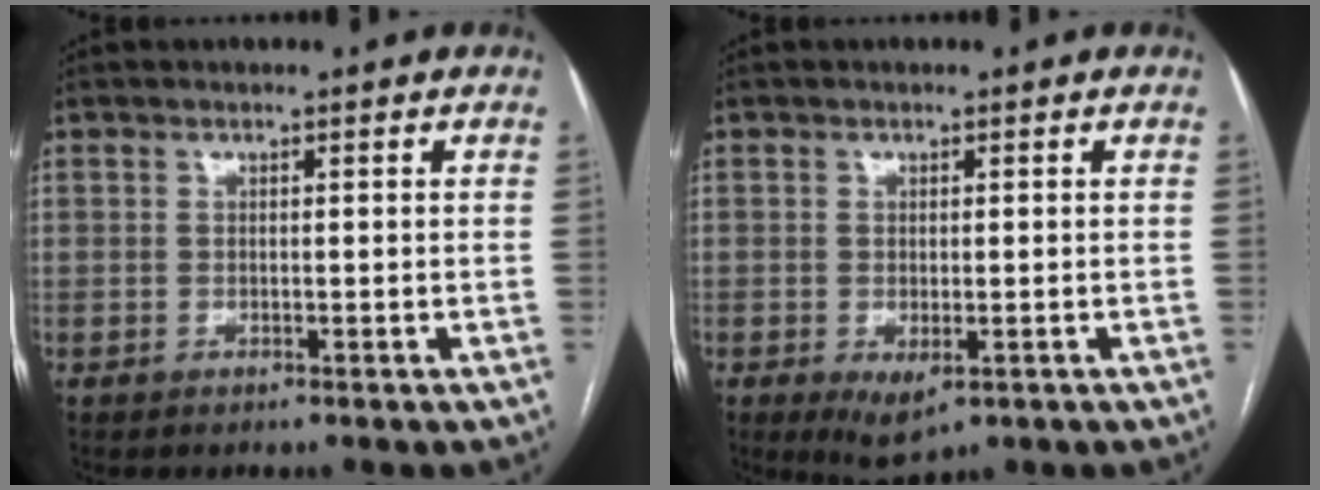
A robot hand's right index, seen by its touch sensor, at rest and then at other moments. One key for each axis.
{"total": 4.2, "fx": -1.7, "fy": 1.9, "fz": 3.4, "tx": -0.050, "ty": -0.010, "tz": -0.011}